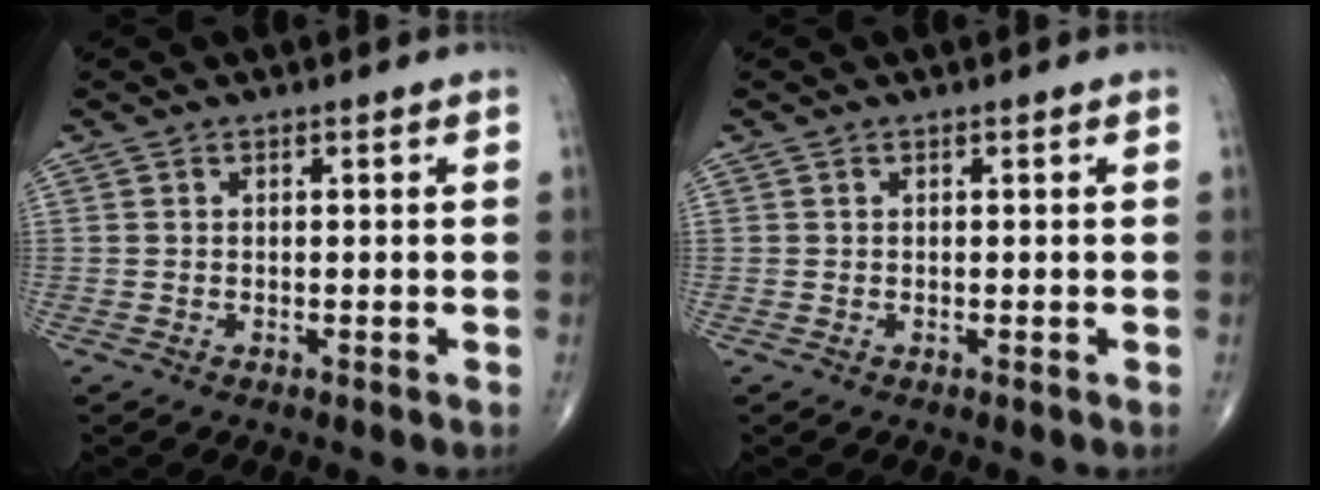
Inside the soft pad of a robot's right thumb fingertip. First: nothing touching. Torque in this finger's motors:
{"motor_torque": [0.28, -0.46, 0.01, 0.21, -0.02]}